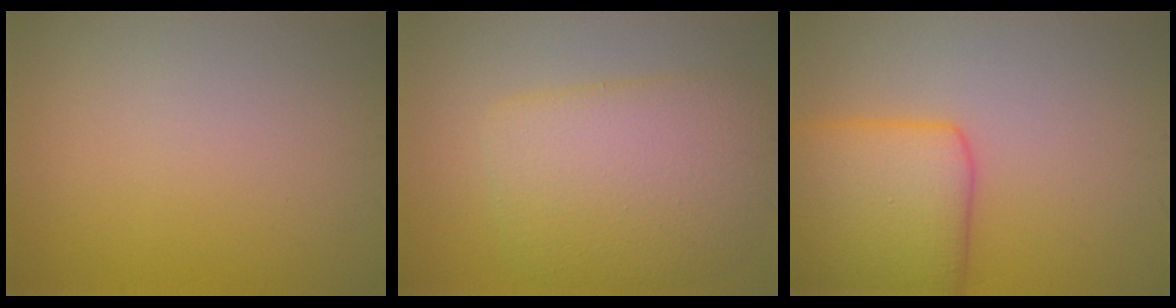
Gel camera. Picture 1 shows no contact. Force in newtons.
{"total": 7.4, "press": 7.4, "slide": 0.3}
{"total": 7.6, "press": 7.6, "slide": 0.3}